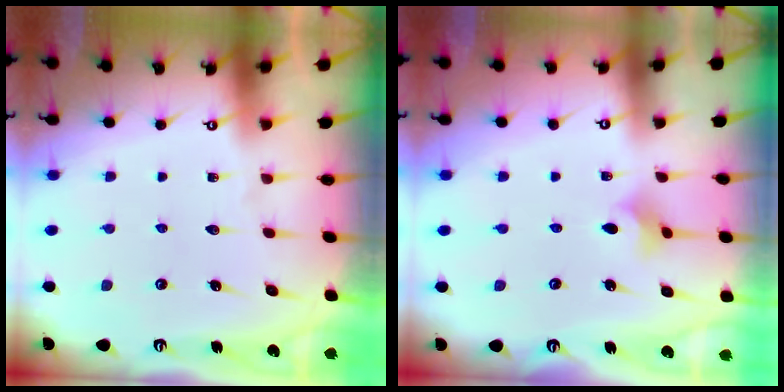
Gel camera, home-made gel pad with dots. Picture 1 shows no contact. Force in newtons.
{"total": 3.8, "press": 3.7, "slide": 0.8}